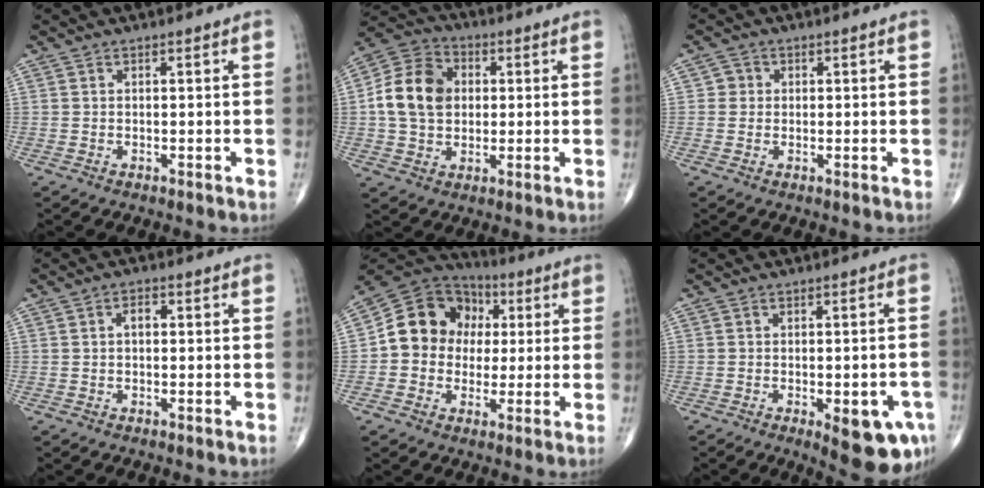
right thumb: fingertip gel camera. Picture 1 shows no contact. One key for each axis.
{"total": 12.6, "fx": 1.1, "fy": 9.8, "fz": 7.9, "tx": -0.126, "ty": 0.017, "tz": 0.012}
{"total": 2.1, "fx": 0.2, "fy": 2.0, "fz": 0.4, "tx": 0.007, "ty": 0.004, "tz": -0.001}
{"total": 2.1, "fx": 0.2, "fy": 1.3, "fz": 1.7, "tx": -0.024, "ty": 0.010, "tz": 0.000}
{"total": 13.8, "fx": 1.2, "fy": 12.0, "fz": 6.7, "tx": -0.080, "ty": 0.026, "tz": 0.011}
{"total": 10.4, "fx": -4.0, "fy": 3.8, "fz": 8.8, "tx": -0.089, "ty": 0.003, "tz": -0.042}